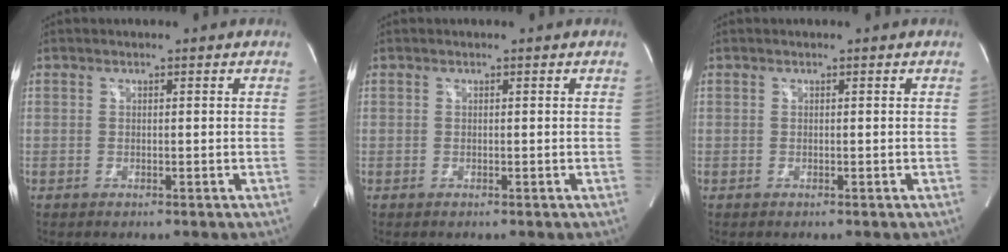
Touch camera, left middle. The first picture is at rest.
{"total": 0.0}
{"total": 0.0}